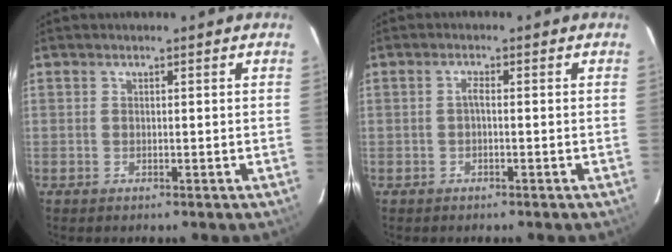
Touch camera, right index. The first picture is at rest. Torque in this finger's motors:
{"motor_torque": [0.32, -0.14, 0.10, 0.03]}